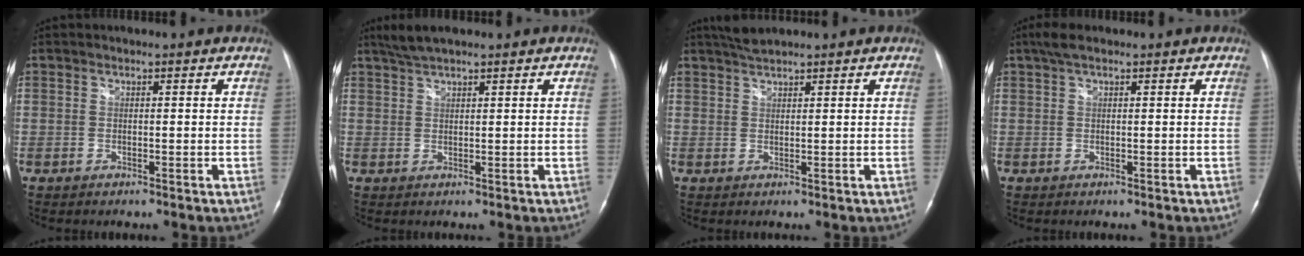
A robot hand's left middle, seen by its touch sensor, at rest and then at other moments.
{"total": 3.7, "force": [3.1, 0.3, 2.0], "torque": [-0.048, 0.012, 0.062]}
{"total": 2.8, "force": [2.6, 0.0, 1.0], "torque": [-0.025, 0.010, 0.051]}
{"total": 2.9, "force": [2.0, 0.8, 1.9], "torque": [-0.044, 0.020, 0.037]}